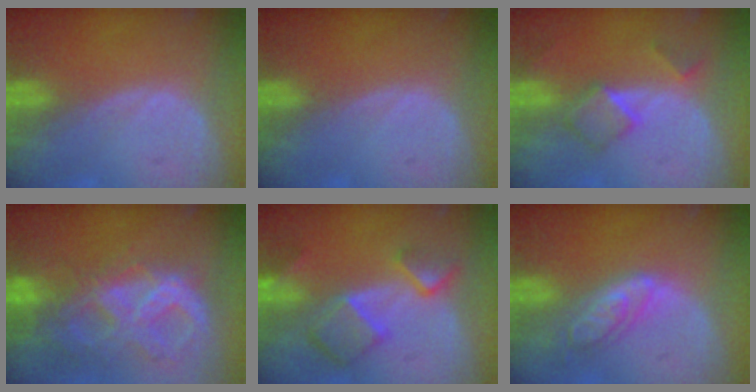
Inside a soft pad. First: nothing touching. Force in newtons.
{"total": 0.0}
{"total": 5.4, "press": 4.7, "slide": 2.5}
{"total": 10.7, "press": 9.0, "slide": 5.7}
{"total": 7.9, "press": 6.9, "slide": 3.9}
{"total": 6.4, "press": 5.6, "slide": 3.1}